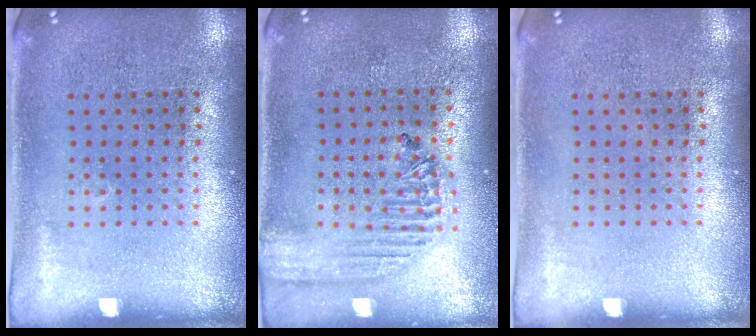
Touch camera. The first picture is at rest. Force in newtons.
{"total": 1.8, "press": 1.7, "slide": 0.7}
{"total": 0.0}